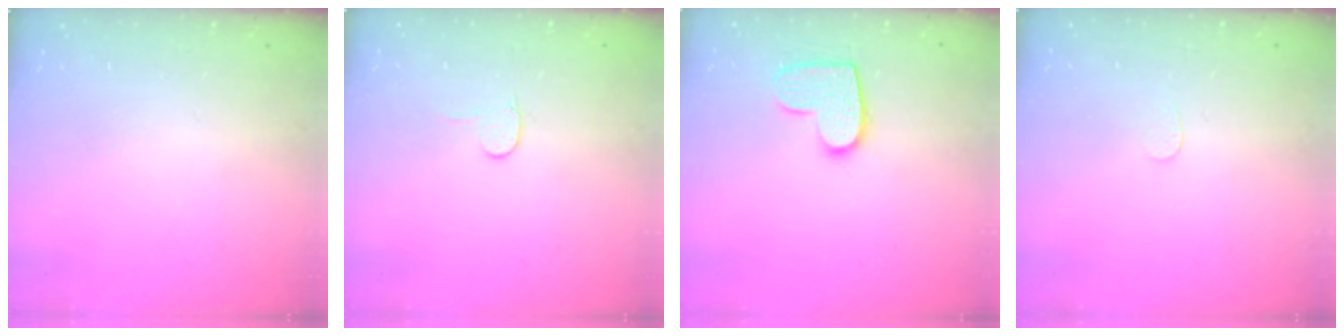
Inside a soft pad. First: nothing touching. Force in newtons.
{"total": 3.6, "press": 3.6, "slide": 0.4}
{"total": 10.5, "press": 10.5, "slide": 0.6}
{"total": 2.6, "press": 2.6, "slide": 0.2}